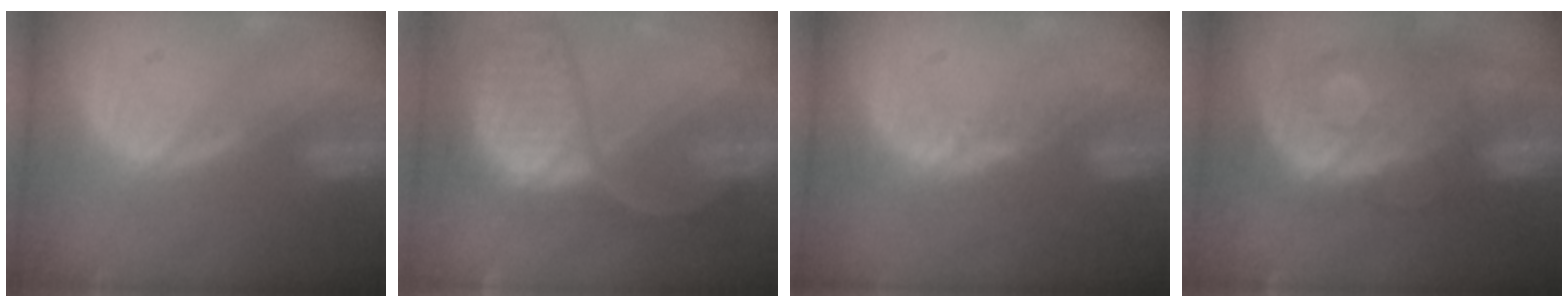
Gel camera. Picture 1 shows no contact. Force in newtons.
{"total": 12.1, "press": 10.0, "slide": 6.8}
{"total": 2.8, "press": 2.1, "slide": 1.8}
{"total": 11.3, "press": 9.8, "slide": 5.7}